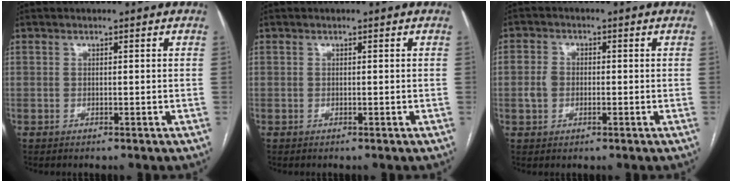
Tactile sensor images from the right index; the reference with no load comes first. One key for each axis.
{"total": 0.0}
{"total": 3.1, "fx": -0.4, "fy": 2.5, "fz": 1.8, "tx": -0.043, "ty": 0.010, "tz": -0.005}